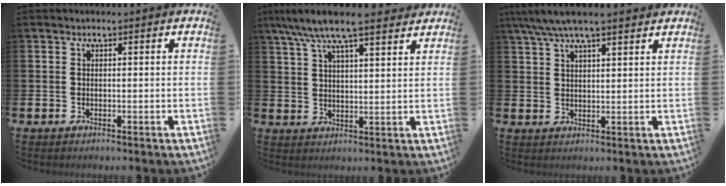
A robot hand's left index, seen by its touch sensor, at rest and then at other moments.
{"total": 8.8, "force": [8.0, 1.3, 3.5], "torque": [-0.089, -0.040, 0.141]}
{"total": 5.9, "force": [5.1, 1.1, 2.8], "torque": [-0.064, -0.011, 0.093]}